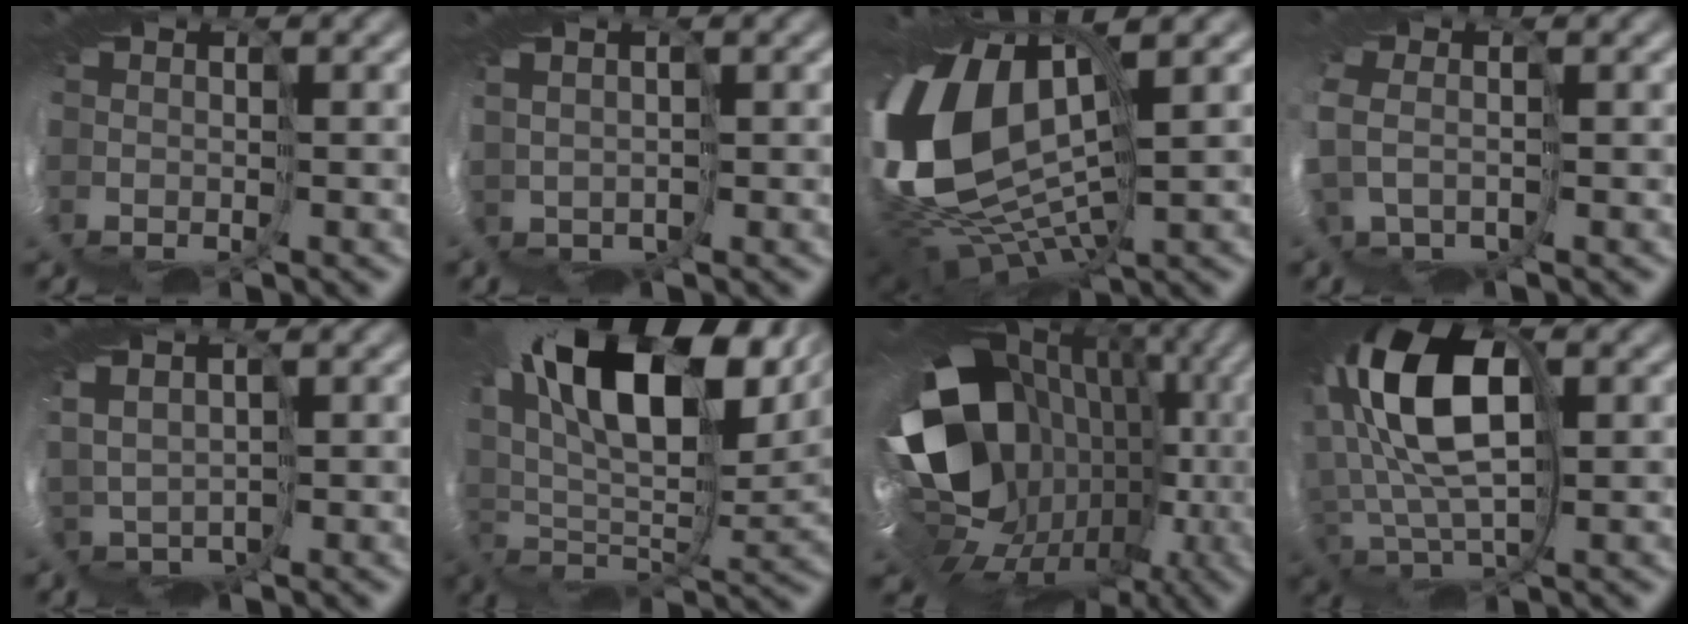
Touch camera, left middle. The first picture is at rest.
{"total": 1.4, "force": [1.0, 0.8, -0.4], "torque": [0.005, -0.001, 0.019]}
{"total": 13.3, "force": [3.4, 7.0, 10.8], "torque": [-0.244, -0.009, 0.069]}
{"total": 1.5, "force": [0.7, 1.0, 0.7], "torque": [-0.053, 0.001, 0.026]}
{"total": 2.3, "force": [1.8, 1.3, 0.4], "torque": [-0.027, 0.004, 0.031]}
{"total": 15.8, "force": [10.3, 6.1, 10.4], "torque": [-0.200, 0.051, 0.163]}
{"total": 17.1, "force": [-0.3, 13.8, 10.0], "torque": [-0.146, -0.019, -0.050]}
{"total": 10.7, "force": [4.4, 5.2, 8.2], "torque": [-0.168, 0.012, 0.069]}